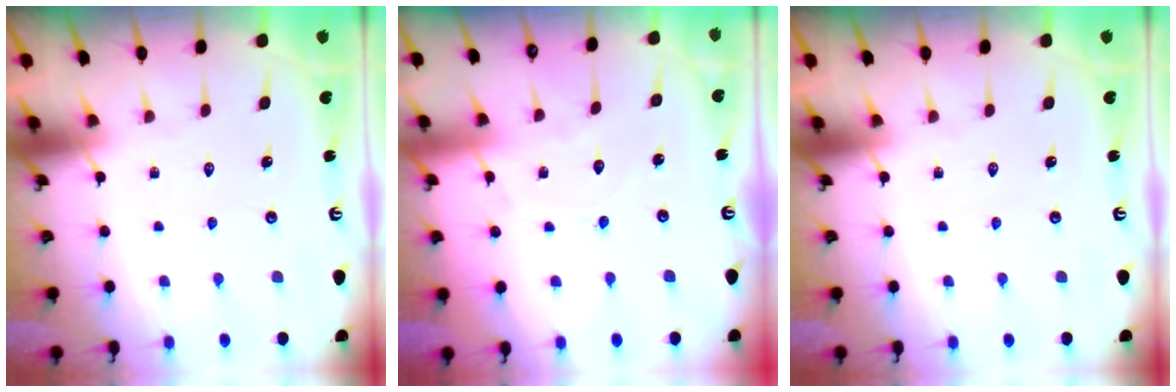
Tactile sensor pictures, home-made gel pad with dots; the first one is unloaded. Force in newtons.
{"total": 5.9, "press": 5.9, "slide": 0.5}
{"total": 0.0}